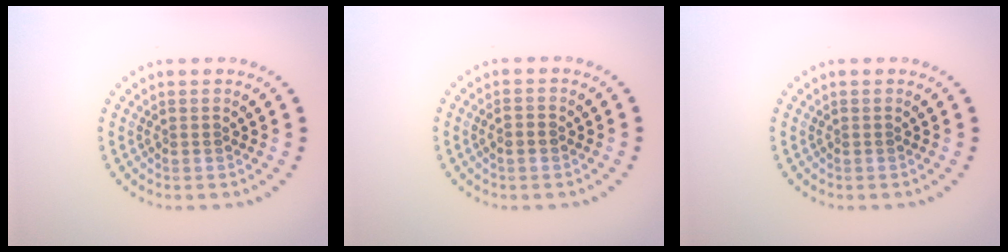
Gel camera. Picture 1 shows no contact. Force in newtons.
{"total": 0.9, "press": 0.9, "slide": 0.2}
{"total": 0.0}